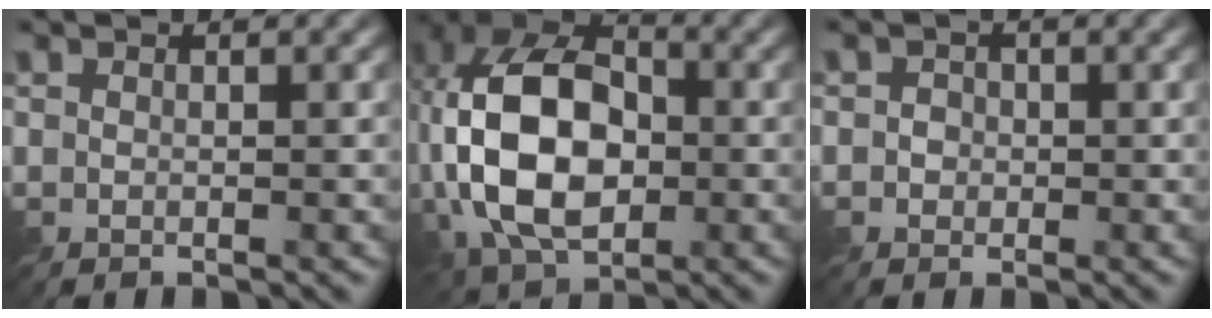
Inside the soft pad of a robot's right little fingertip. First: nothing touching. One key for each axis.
{"total": 13.0, "fx": -0.9, "fy": 8.4, "fz": 9.9, "tx": -0.212, "ty": 0.010, "tz": -0.028}
{"total": 1.5, "fx": -0.1, "fy": 1.5, "fz": 0.5, "tx": -0.002, "ty": 0.004, "tz": -0.002}